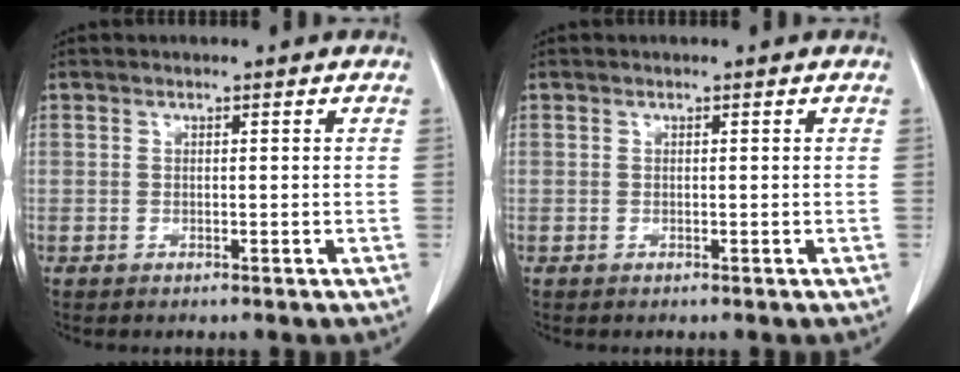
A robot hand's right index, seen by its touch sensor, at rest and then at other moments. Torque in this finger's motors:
{"motor_torque": [0.00, 0.00, 0.00, 0.00]}